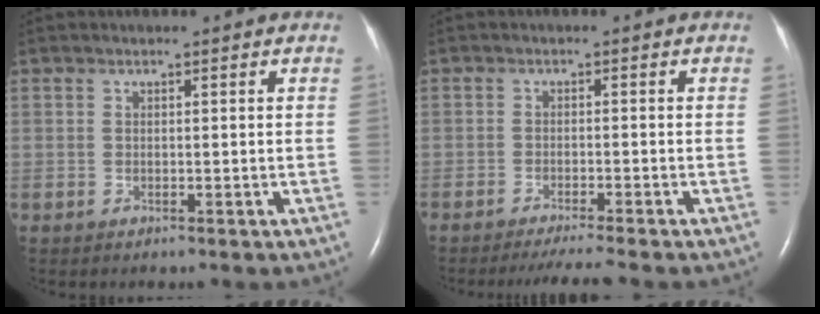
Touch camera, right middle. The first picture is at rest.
{"total": 5.2, "force": [-4.5, -0.8, 2.4], "torque": [-0.035, -0.015, -0.071]}